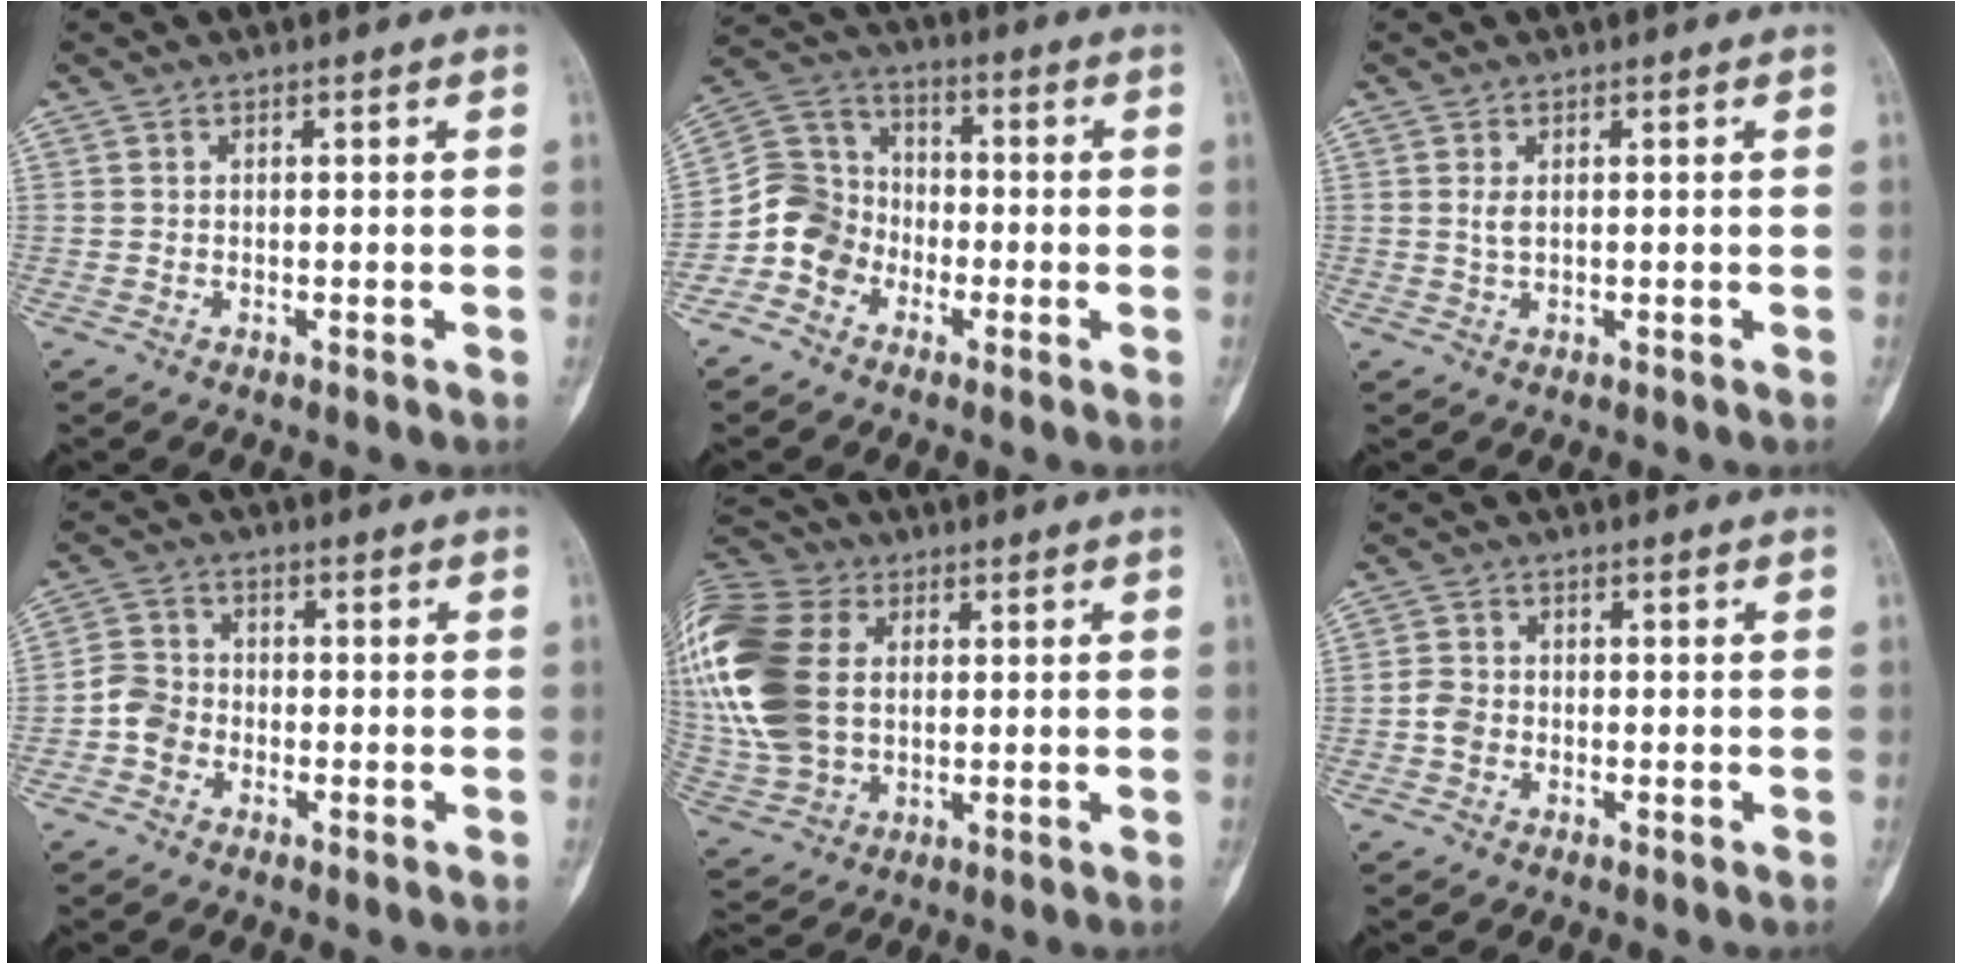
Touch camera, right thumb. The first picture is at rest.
{"total": 9.9, "force": [-4.1, 8.5, 3.0], "torque": [-0.034, 0.057, -0.089]}
{"total": 1.5, "force": [0.4, 0.7, 1.2], "torque": [-0.029, 0.002, 0.014]}
{"total": 4.9, "force": [-1.8, 4.2, 1.9], "torque": [-0.017, 0.017, -0.044]}
{"total": 24.7, "force": [4.0, 17.4, 17.1], "torque": [-0.396, 0.014, 0.082]}
{"total": 2.8, "force": [-0.8, 2.3, 1.3], "torque": [-0.016, 0.010, -0.020]}